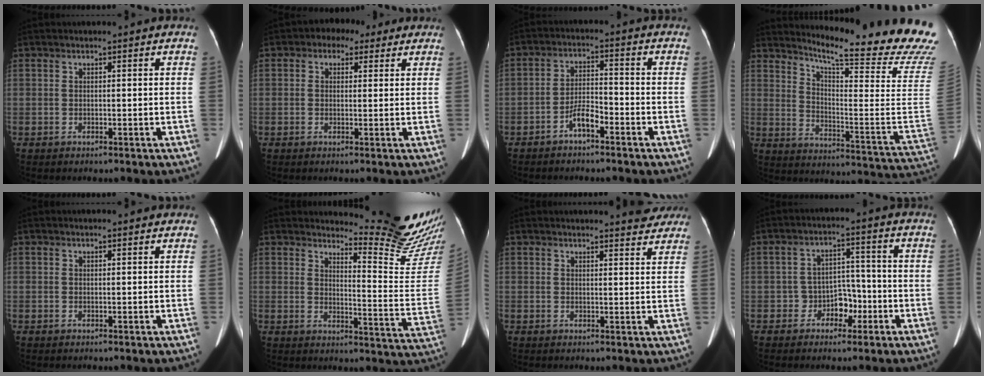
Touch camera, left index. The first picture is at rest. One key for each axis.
{"total": 4.8, "fx": 2.6, "fy": 3.3, "fz": 2.3, "tx": -0.029, "ty": 0.032, "tz": 0.035}
{"total": 4.3, "fx": -2.9, "fy": 1.2, "fz": 3.0, "tx": -0.063, "ty": 0.012, "tz": -0.052}
{"total": 26.0, "fx": 23.4, "fy": -0.3, "fz": 11.5, "tx": -0.177, "ty": -0.141, "tz": 0.284}
{"total": 0.7, "fx": 0.7, "fy": 0.1, "fz": 0.1, "tx": -0.008, "ty": 0.002, "tz": 0.006}
{"total": 14.2, "fx": 13.9, "fy": -1.8, "fz": 2.1, "tx": -0.026, "ty": -0.136, "tz": 0.158}
{"total": 5.2, "fx": 4.9, "fy": 0.9, "fz": 1.3, "tx": -0.012, "ty": -0.006, "tz": 0.044}
{"total": 4.8, "fx": -2.2, "fy": 3.6, "fz": 2.3, "tx": -0.031, "ty": 0.021, "tz": -0.035}